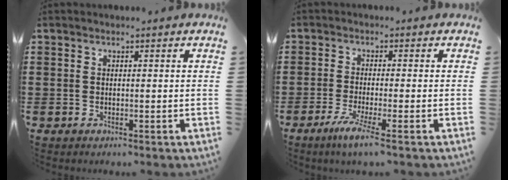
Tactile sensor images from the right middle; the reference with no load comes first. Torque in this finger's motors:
{"motor_torque": [1.60, -0.27, 0.15, 0.11]}